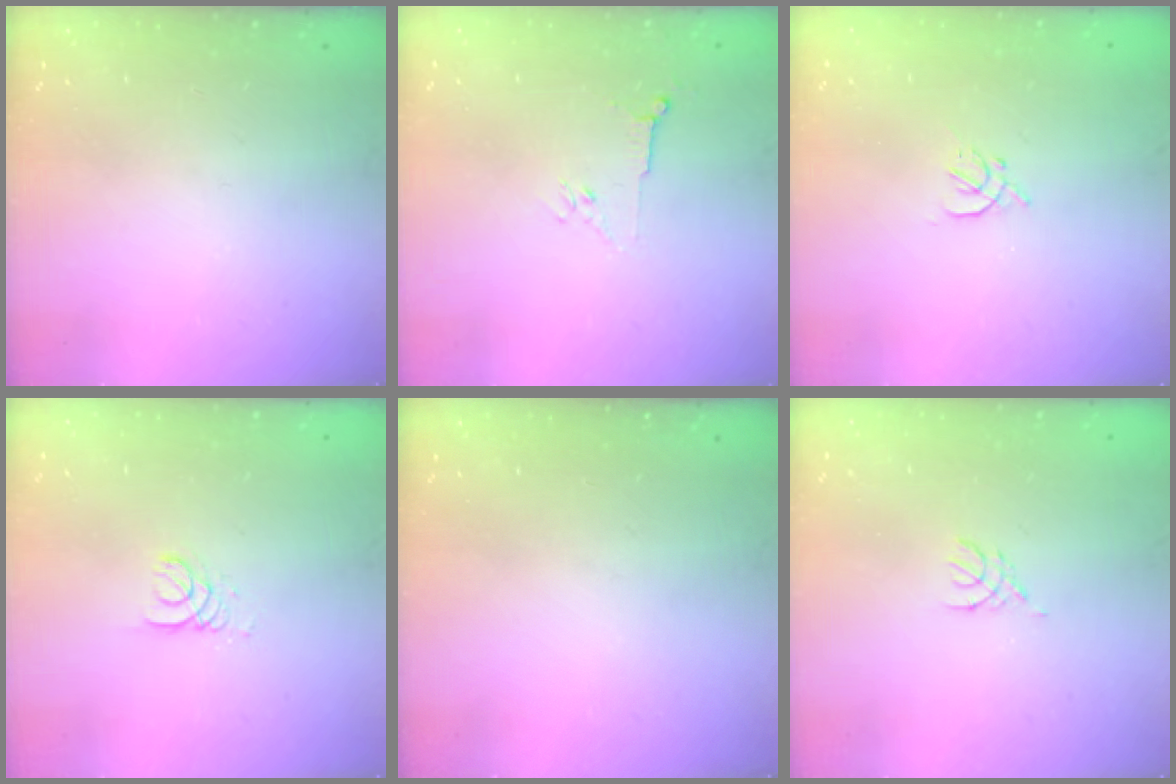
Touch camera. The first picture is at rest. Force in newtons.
{"total": 3.0, "press": 2.9, "slide": 0.8}
{"total": 1.9, "press": 1.8, "slide": 0.5}
{"total": 2.6, "press": 2.6, "slide": 0.2}
{"total": 0.0}
{"total": 1.8, "press": 1.7, "slide": 0.4}